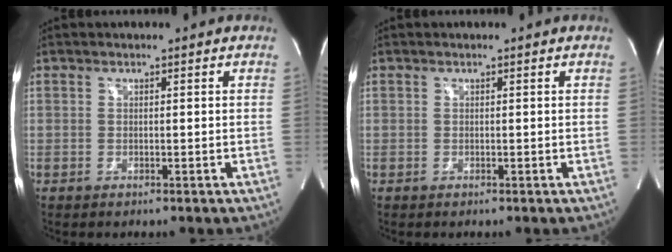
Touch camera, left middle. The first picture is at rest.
{"total": 0.0}